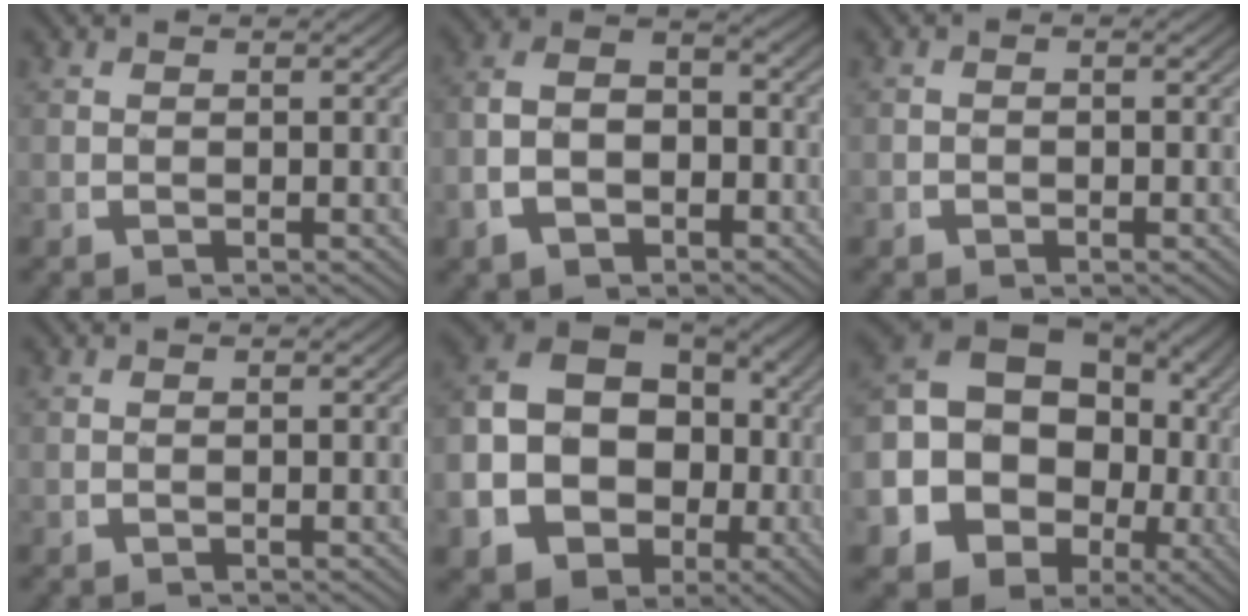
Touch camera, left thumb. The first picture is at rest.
{"total": 7.8, "force": [-1.0, 5.8, 5.1], "torque": [-0.101, -0.015, -0.014]}
{"total": 0.7, "force": [-0.5, 0.4, 0.4], "torque": [-0.009, -0.002, -0.011]}
{"total": 0.0}
{"total": 18.8, "force": [-2.7, 15.7, 10.0], "torque": [-0.256, -0.069, -0.033]}
{"total": 18.6, "force": [-2.4, 15.5, 9.9], "torque": [-0.241, -0.070, -0.030]}